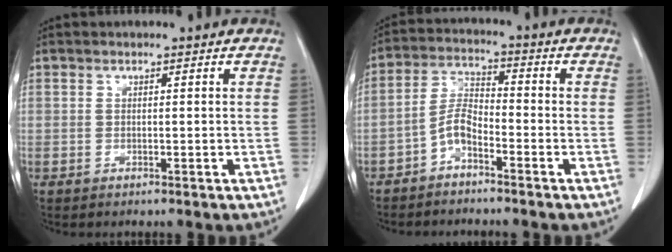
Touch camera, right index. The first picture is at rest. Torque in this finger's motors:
{"motor_torque": [0.80, -0.24, 0.12, 0.04]}